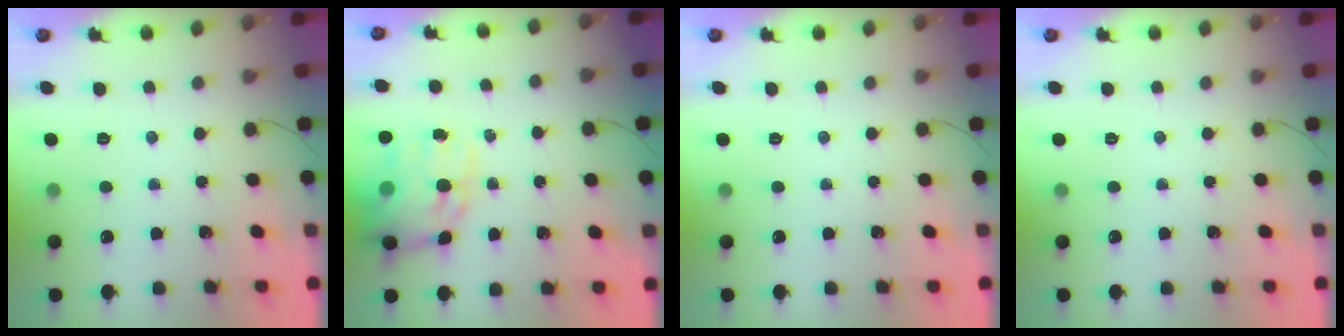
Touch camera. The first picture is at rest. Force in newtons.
{"total": 16.3, "press": 15.7, "slide": 4.5}
{"total": 0.0}
{"total": 0.0}